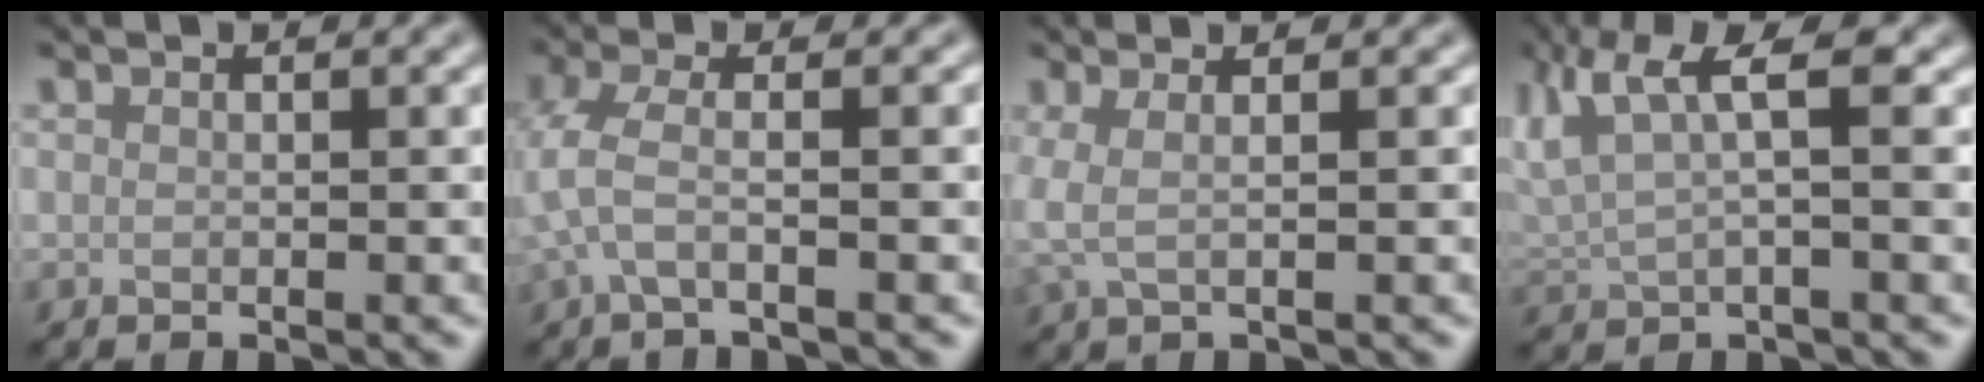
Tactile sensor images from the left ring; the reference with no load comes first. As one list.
[{"total": 3.1, "force": [-1.1, 0.7, 2.8], "torque": [-0.061, -0.007, -0.034]}, {"total": 1.8, "force": [0.2, 0.5, 1.8], "torque": [-0.036, 0.005, 0.001]}, {"total": 5.4, "force": [2.1, 1.8, 4.6], "torque": [-0.103, 0.010, 0.039]}]